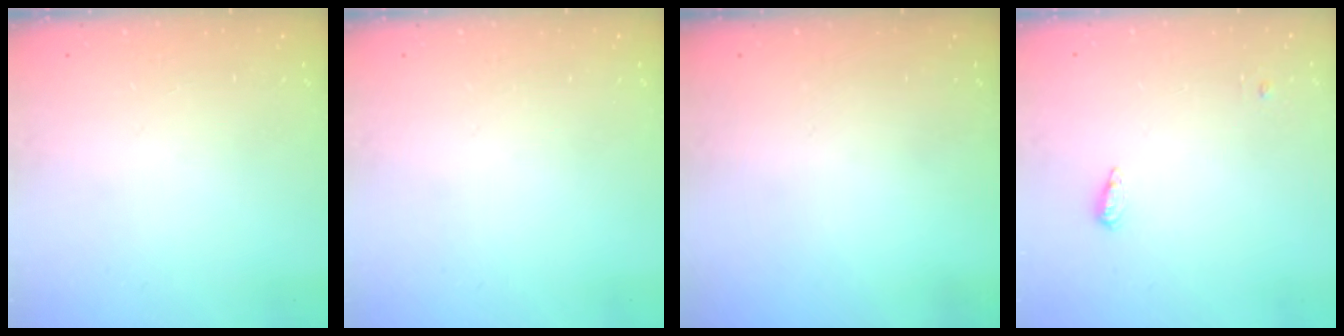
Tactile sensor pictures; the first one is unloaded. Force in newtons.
{"total": 0.0}
{"total": 0.0}
{"total": 4.2, "press": 4.1, "slide": 0.8}